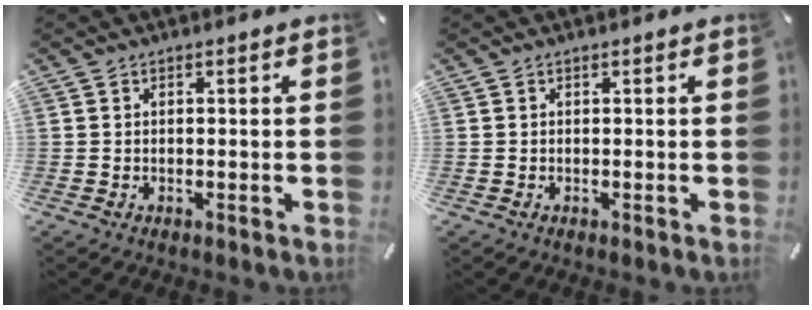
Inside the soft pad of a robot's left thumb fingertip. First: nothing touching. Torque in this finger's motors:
{"motor_torque": [0.02, 0.05, -0.04, 0.09, -0.01]}